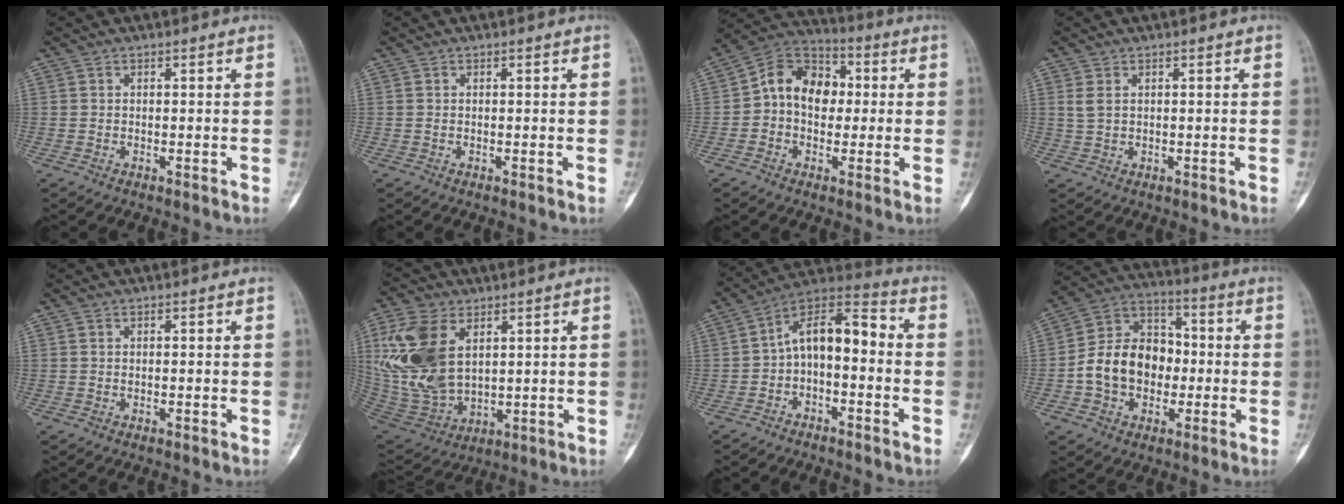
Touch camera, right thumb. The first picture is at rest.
{"total": 0.0}
{"total": 12.3, "force": [0.5, 9.2, 8.1], "torque": [-0.097, 0.034, -0.004]}
{"total": 2.3, "force": [0.8, 1.4, 1.7], "torque": [-0.038, 0.003, 0.021]}
{"total": 0.0}
{"total": 17.6, "force": [4.9, 10.8, 13.0], "torque": [-0.271, -0.022, 0.109]}
{"total": 11.6, "force": [-1.3, 6.4, 9.6], "torque": [-0.135, 0.057, -0.036]}
{"total": 14.8, "force": [-1.9, 11.3, 9.3], "torque": [-0.123, 0.040, -0.039]}